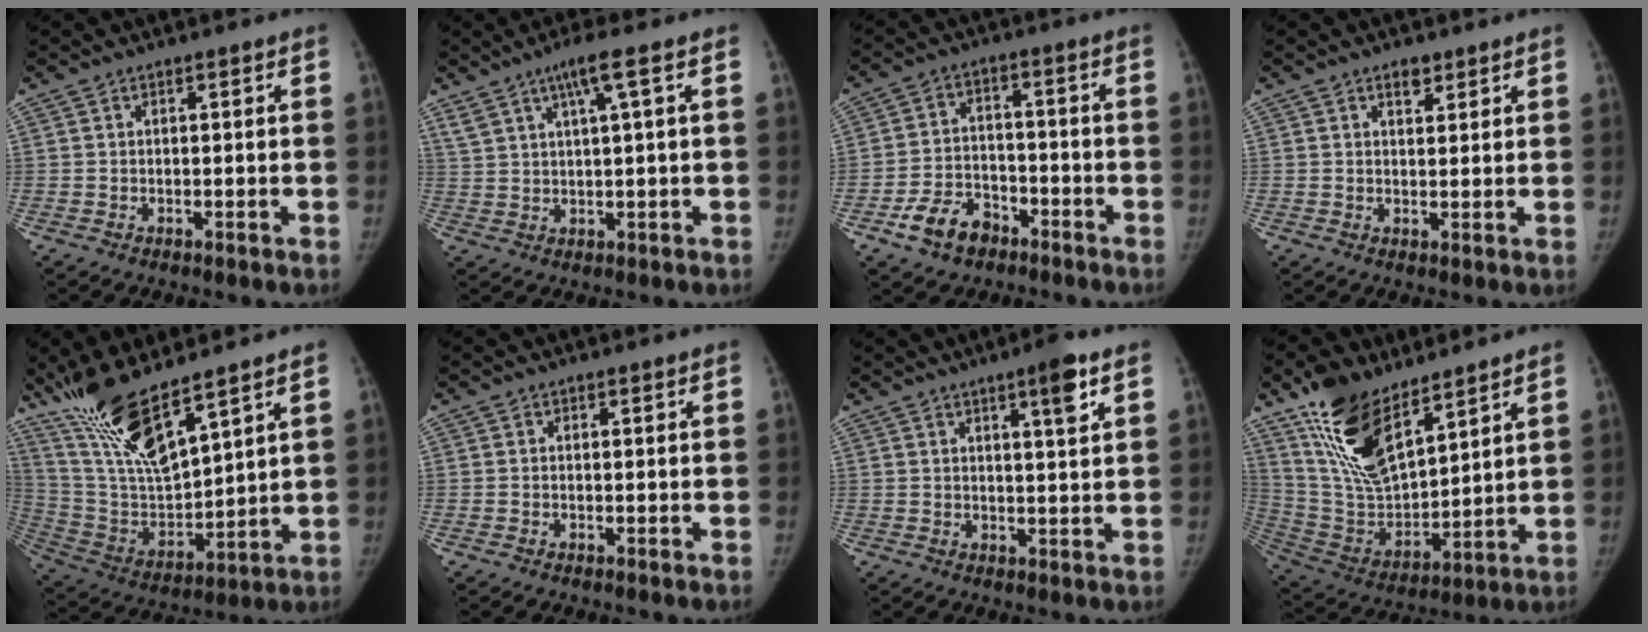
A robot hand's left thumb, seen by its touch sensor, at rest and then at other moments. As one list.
[{"total": 6.1, "force": [3.3, 0.1, 5.2], "torque": [-0.103, -0.004, 0.067]}, {"total": 8.7, "force": [-5.2, 5.7, 4.0], "torque": [-0.057, 0.032, -0.090]}, {"total": 2.6, "force": [1.8, 1.3, 1.4], "torque": [-0.011, -0.010, 0.029]}, {"total": 15.8, "force": [11.7, 3.4, 10.1], "torque": [-0.184, -0.060, 0.245]}, {"total": 0.0}, {"total": 5.9, "force": [3.2, 0.7, 4.8], "torque": [-0.067, -0.018, 0.047]}, {"total": 18.8, "force": [12.2, 8.1, 11.7], "torque": [-0.187, -0.062, 0.244]}]